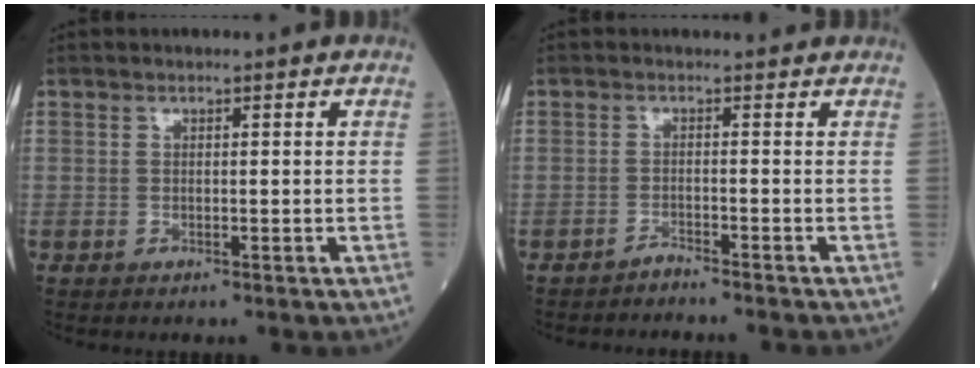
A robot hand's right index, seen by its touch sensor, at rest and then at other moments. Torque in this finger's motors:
{"motor_torque": [-0.23, 0.07, -0.04, -0.02]}